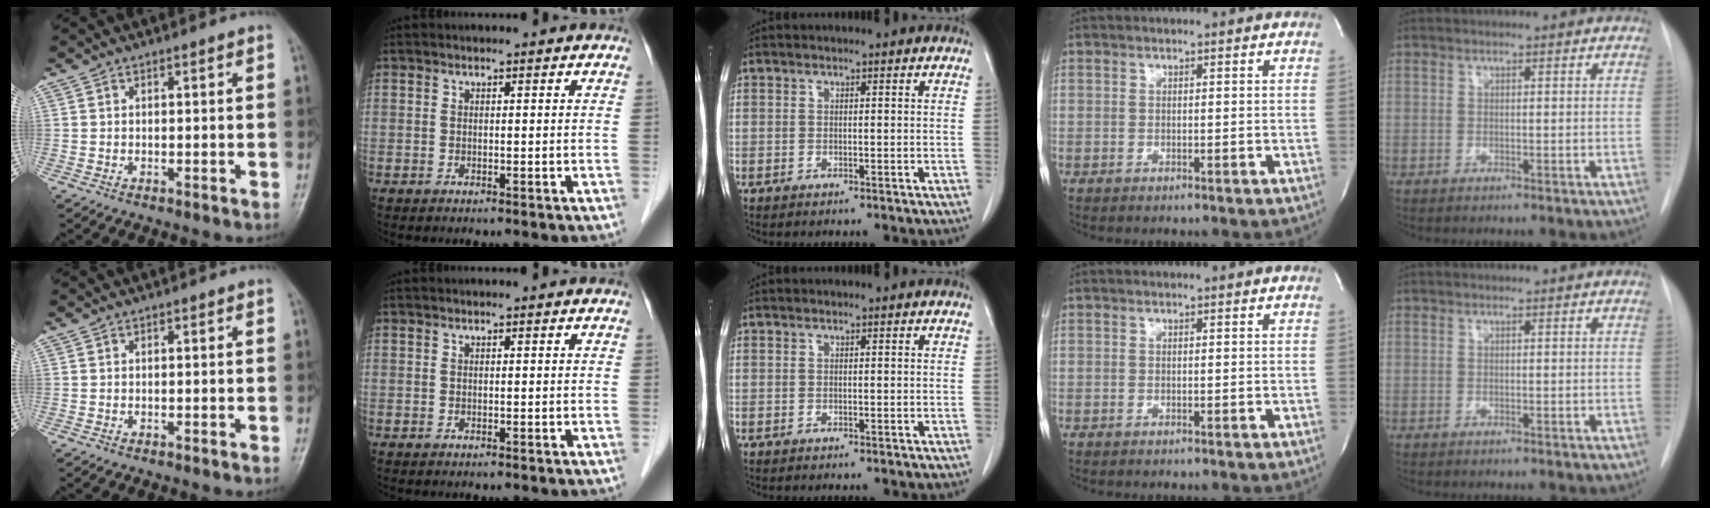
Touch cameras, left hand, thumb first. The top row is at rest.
{}